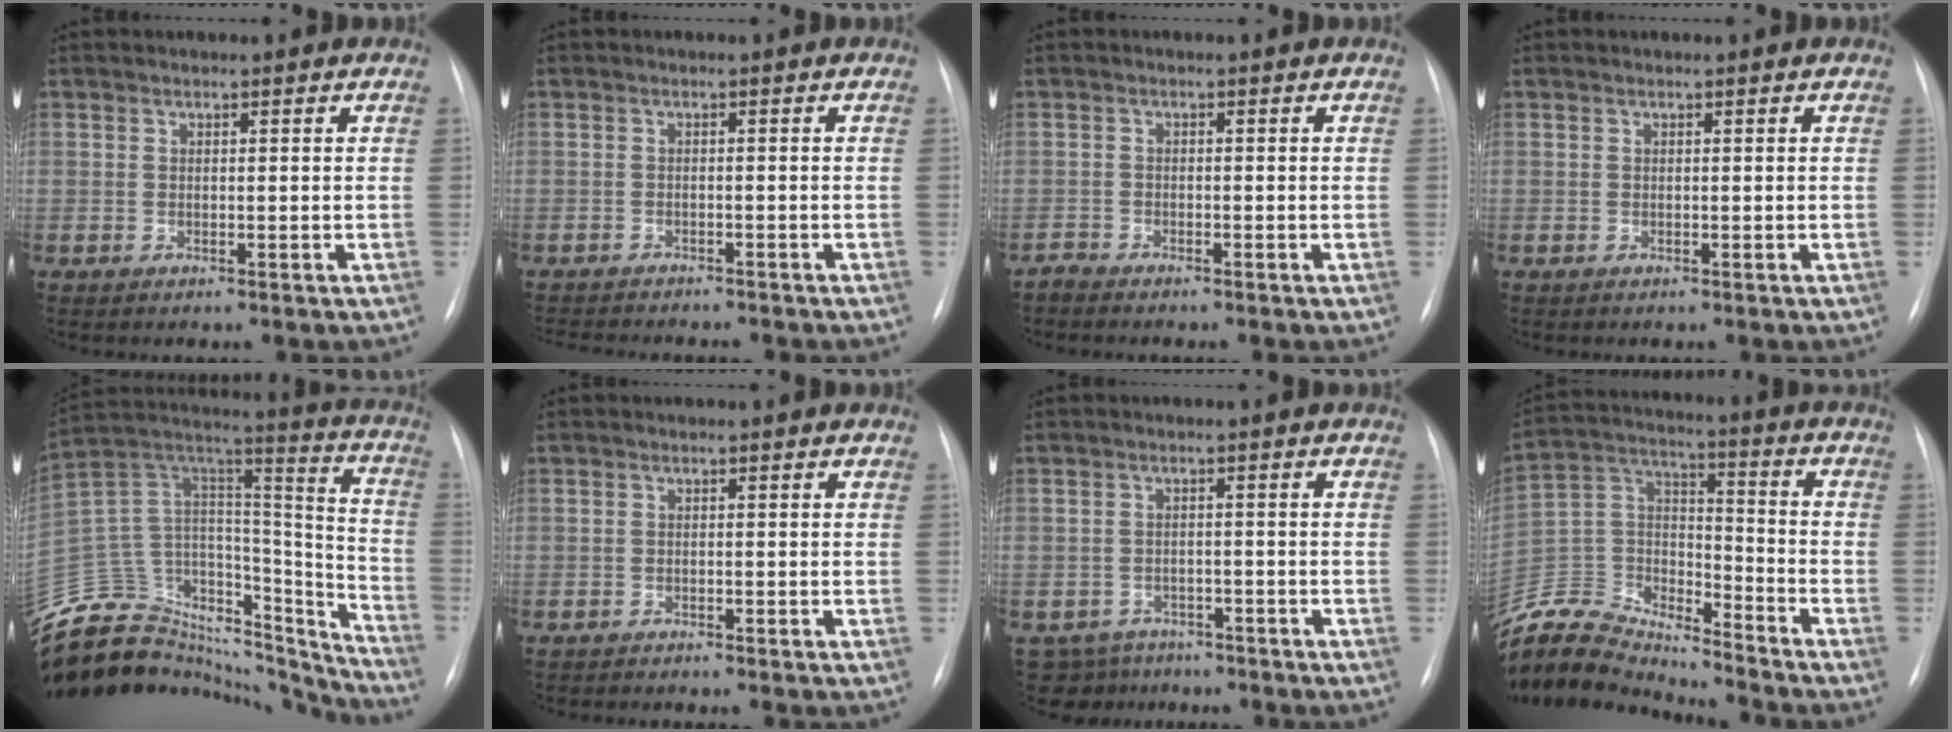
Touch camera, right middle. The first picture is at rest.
{"total": 9.1, "force": [-8.3, 1.8, 3.1], "torque": [-0.044, -0.006, -0.110]}
{"total": 1.3, "force": [-1.3, -0.1, 0.0], "torque": [-0.002, -0.005, -0.025]}
{"total": 0.0}
{"total": 35.3, "force": [-31.4, 11.2, 11.6], "torque": [-0.202, 0.023, -0.466]}
{"total": 2.1, "force": [-2.0, 0.2, 0.6], "torque": [-0.008, -0.005, -0.027]}
{"total": 6.2, "force": [-5.3, 3.3, -0.3], "torque": [0.006, 0.014, -0.073]}
{"total": 20.7, "force": [-19.9, 4.2, 4.1], "torque": [-0.101, 0.037, -0.343]}